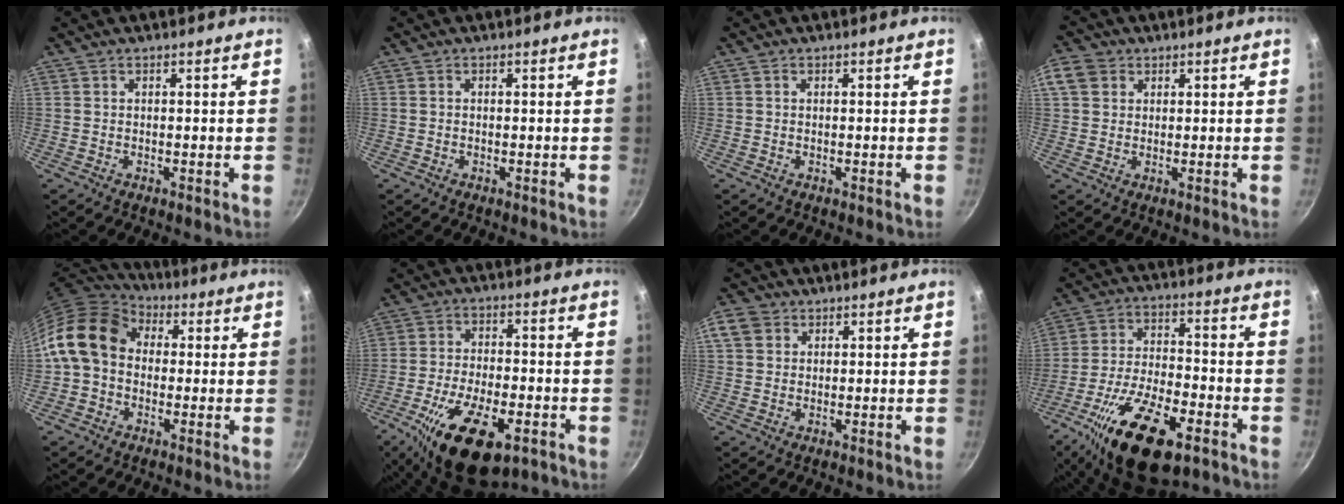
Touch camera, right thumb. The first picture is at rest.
{"total": 0.0}
{"total": 0.0}
{"total": 5.1, "force": [1.9, 4.1, 2.4], "torque": [-0.036, 0.001, 0.026]}
{"total": 13.8, "force": [1.3, 10.9, 8.5], "torque": [-0.128, 0.029, 0.003]}
{"total": 16.9, "force": [-8.3, 7.5, 12.7], "torque": [-0.211, 0.020, -0.140]}
{"total": 4.6, "force": [1.7, 3.7, 2.0], "torque": [-0.027, 0.001, 0.024]}
{"total": 21.1, "force": [-10.9, 8.7, 15.8], "torque": [-0.271, 0.029, -0.192]}